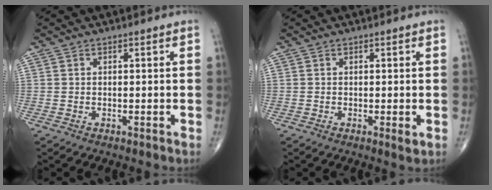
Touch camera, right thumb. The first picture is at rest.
{"total": 1.2, "force": [-0.1, 0.2, 1.2], "torque": [-0.021, -0.005, -0.003]}